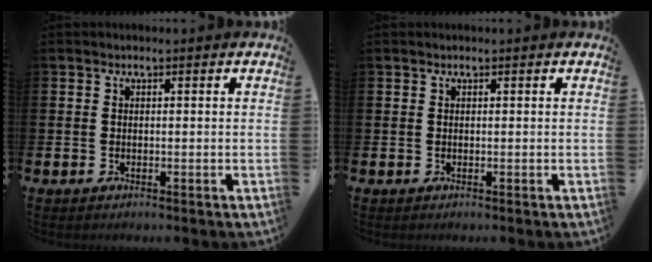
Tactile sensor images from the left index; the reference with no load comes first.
{"total": 0.0}